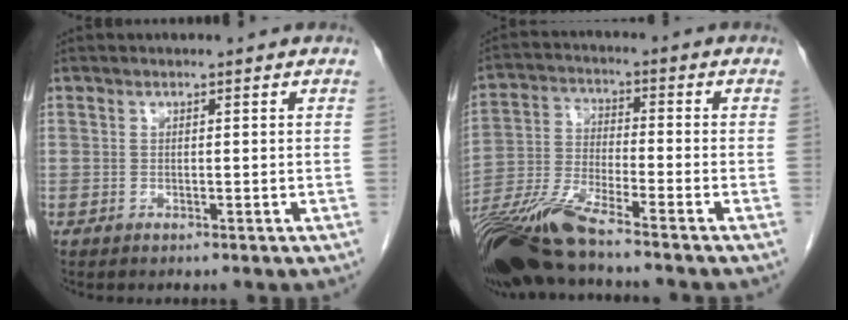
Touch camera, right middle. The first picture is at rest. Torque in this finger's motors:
{"motor_torque": [1.03, -1.10, 0.29, 0.12]}